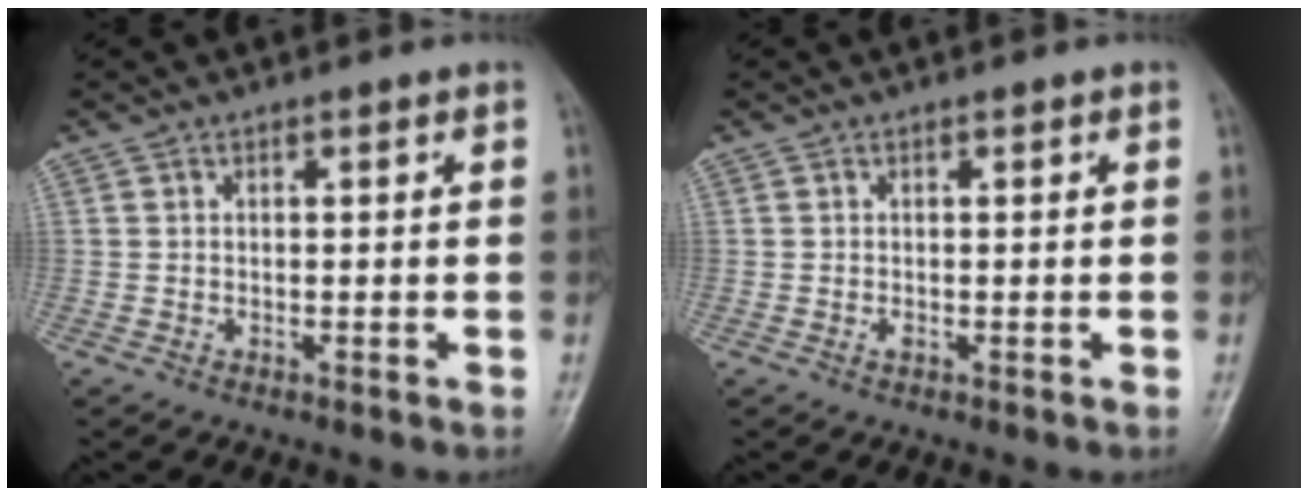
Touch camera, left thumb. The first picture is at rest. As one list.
[{"total": 0.5, "force": [0.0, 0.3, 0.4], "torque": [-0.006, 0.000, 0.002]}]